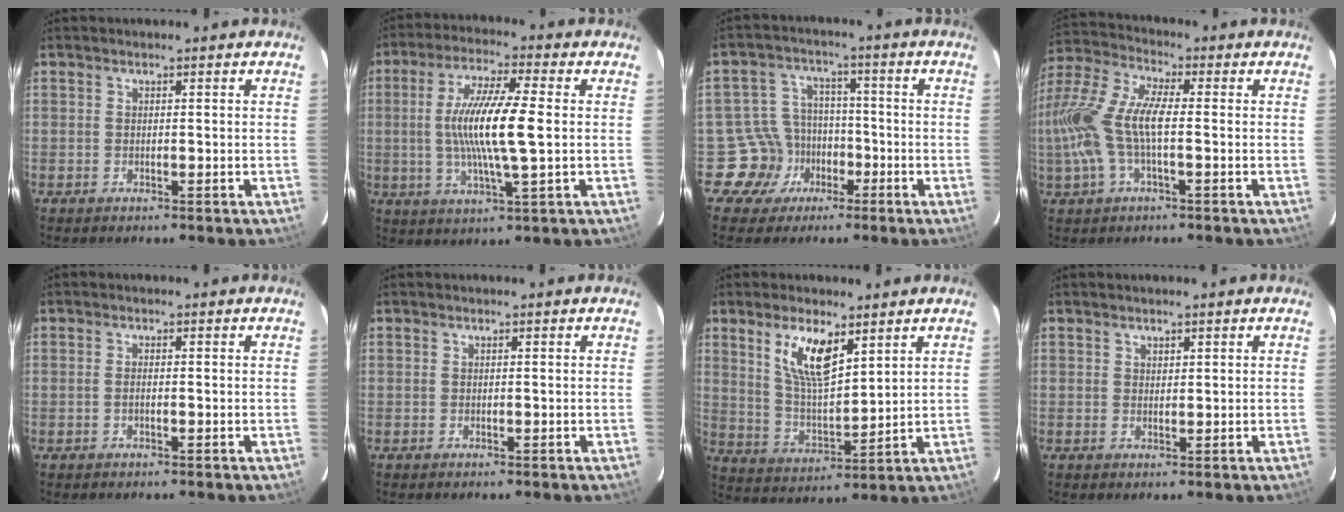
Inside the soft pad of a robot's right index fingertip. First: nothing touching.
{"total": 13.5, "force": [0.1, 1.5, 13.4], "torque": [-0.253, -0.001, 0.000]}
{"total": 8.4, "force": [-4.2, 7.2, 0.3], "torque": [-0.026, 0.028, -0.065]}
{"total": 16.4, "force": [-1.8, 6.3, 15.0], "torque": [-0.308, 0.005, -0.042]}
{"total": 0.9, "force": [-0.3, 0.4, 0.8], "torque": [-0.018, 0.002, -0.006]}
{"total": 0.0}
{"total": 10.4, "force": [5.7, 3.7, 7.8], "torque": [-0.144, 0.000, 0.119]}
{"total": 1.1, "force": [0.8, 0.7, 0.2], "torque": [-0.001, 0.002, 0.014]}